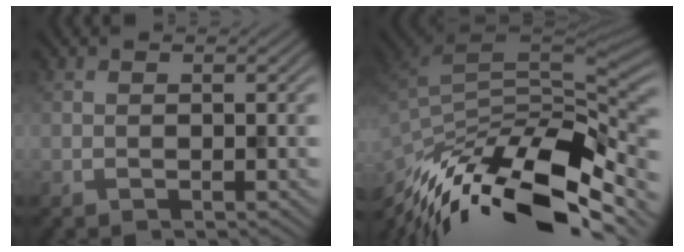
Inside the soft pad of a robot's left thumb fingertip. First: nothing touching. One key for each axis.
{"total": 15.3, "fx": -9.0, "fy": 6.3, "fz": 10.6, "tx": -0.233, "ty": -0.019, "tz": -0.154}